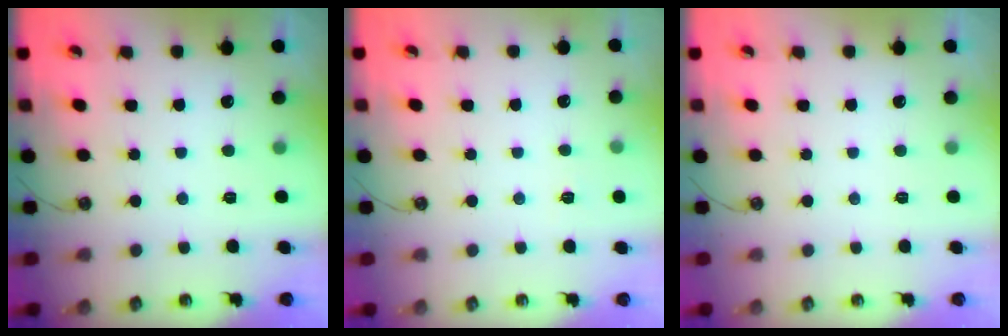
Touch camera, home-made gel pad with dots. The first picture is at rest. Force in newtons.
{"total": 2.7, "press": 2.7, "slide": 0.4}
{"total": 0.0}